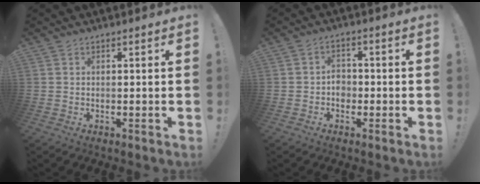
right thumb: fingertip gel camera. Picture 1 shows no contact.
{"total": 3.9, "force": [-1.3, 3.2, 1.9], "torque": [-0.027, 0.007, -0.025]}